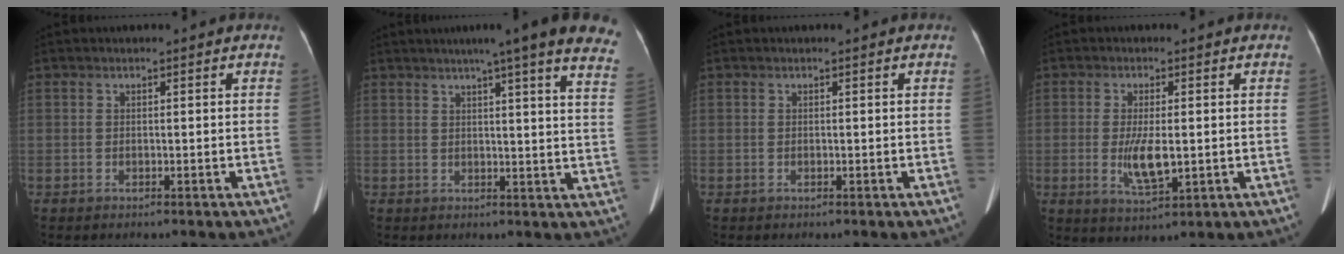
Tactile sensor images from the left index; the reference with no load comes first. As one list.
[{"total": 21.2, "force": [17.5, 0.0, 11.9], "torque": [-0.154, -0.026, 0.193]}, {"total": 0.0}, {"total": 5.4, "force": [-0.4, 1.5, 5.1], "torque": [-0.104, -0.012, -0.003]}]